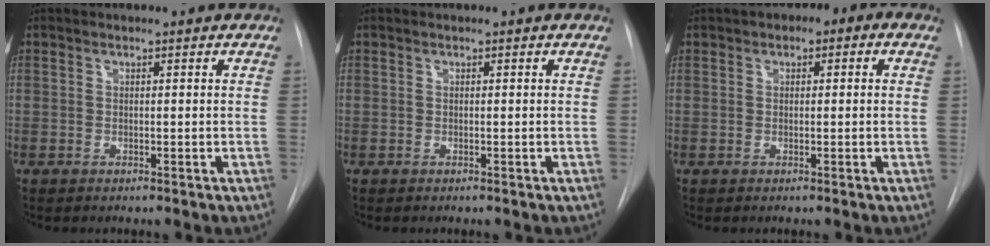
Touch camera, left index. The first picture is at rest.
{"total": 0.0}
{"total": 4.3, "force": [1.6, 2.2, 3.4], "torque": [-0.048, 0.028, 0.017]}